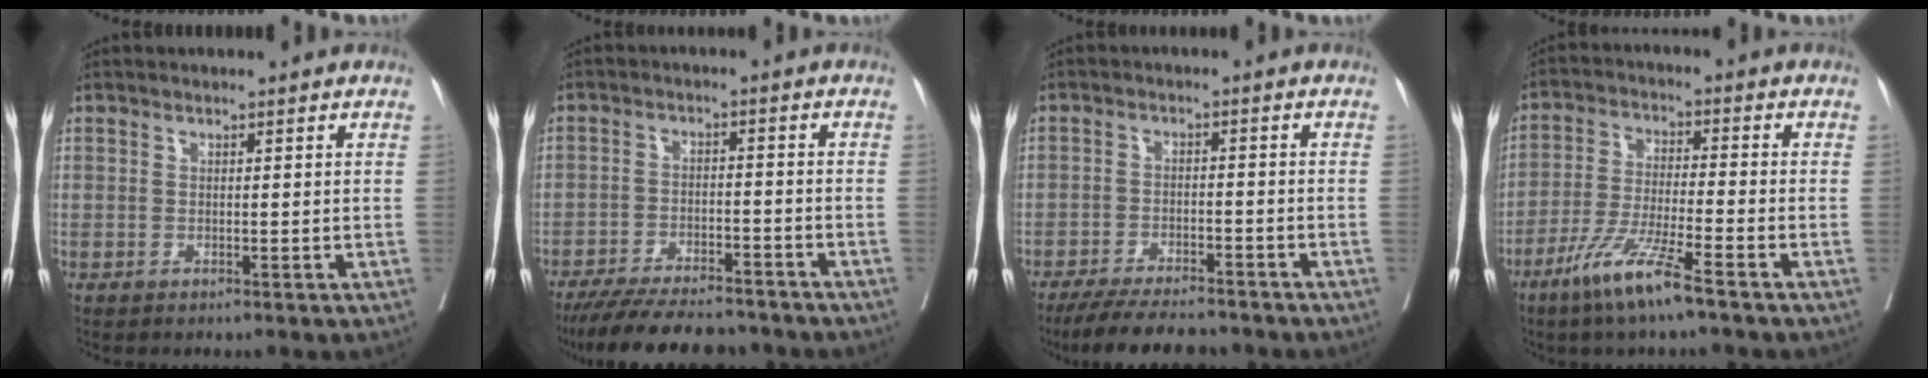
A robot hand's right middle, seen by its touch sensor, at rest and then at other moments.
{"total": 14.6, "force": [-12.9, 2.9, 6.0], "torque": [-0.104, -0.009, -0.191]}
{"total": 10.1, "force": [-9.0, 1.9, 4.2], "torque": [-0.062, -0.009, -0.139]}
{"total": 9.1, "force": [-5.9, -0.2, 7.0], "torque": [-0.141, -0.024, -0.116]}